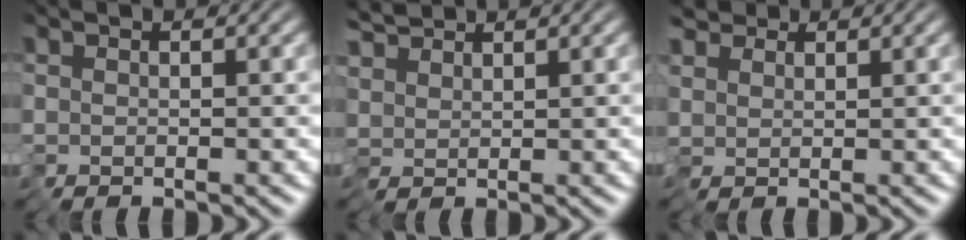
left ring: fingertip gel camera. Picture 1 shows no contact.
{"total": 2.2, "force": [2.0, 0.9, 0.3], "torque": [-0.019, 0.011, 0.039]}
{"total": 2.4, "force": [1.6, 1.8, 0.5], "torque": [-0.023, 0.014, 0.029]}